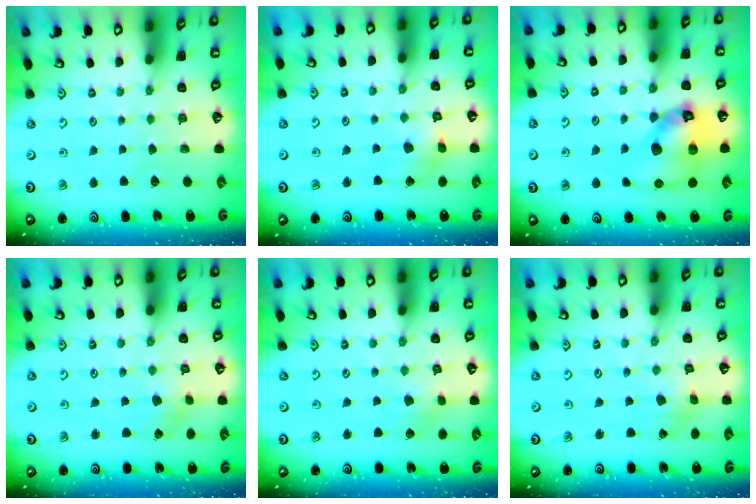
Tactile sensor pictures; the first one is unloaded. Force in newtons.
{"total": 6.4, "press": 6.4, "slide": 0.5}
{"total": 15.5, "press": 15.3, "slide": 2.2}
{"total": 1.9, "press": 1.9, "slide": 0.2}
{"total": 2.1, "press": 2.1, "slide": 0.3}
{"total": 0.8, "press": 0.7, "slide": 0.3}